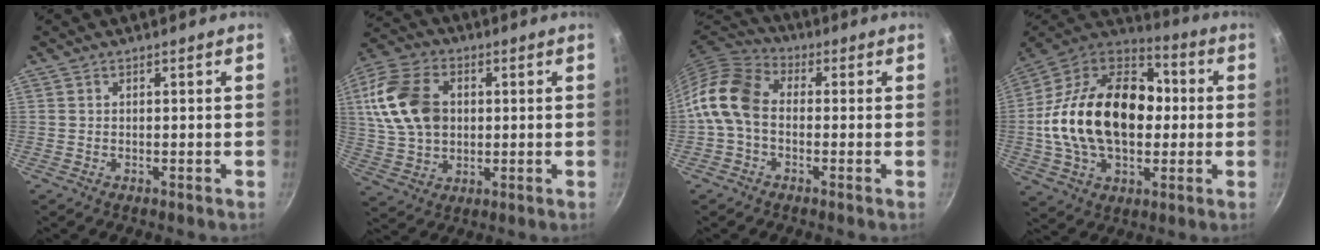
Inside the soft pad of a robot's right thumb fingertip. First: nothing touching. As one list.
[{"total": 16.1, "force": [2.6, 11.6, 10.8], "torque": [-0.195, 0.012, 0.047]}, {"total": 10.5, "force": [-1.3, 7.5, 7.2], "torque": [-0.123, 0.033, -0.048]}, {"total": 27.5, "force": [0.1, 18.1, 20.7], "torque": [-0.341, 0.042, -0.007]}]